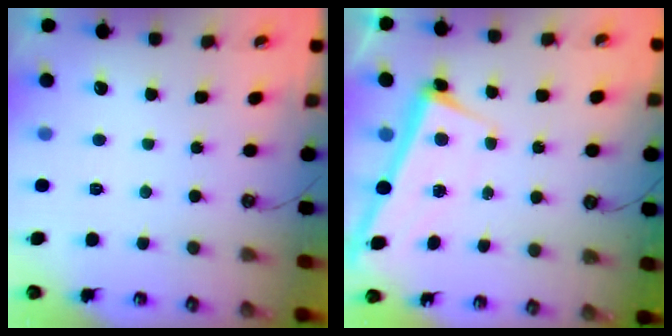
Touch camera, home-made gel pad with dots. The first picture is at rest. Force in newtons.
{"total": 2.8, "press": 2.7, "slide": 0.4}